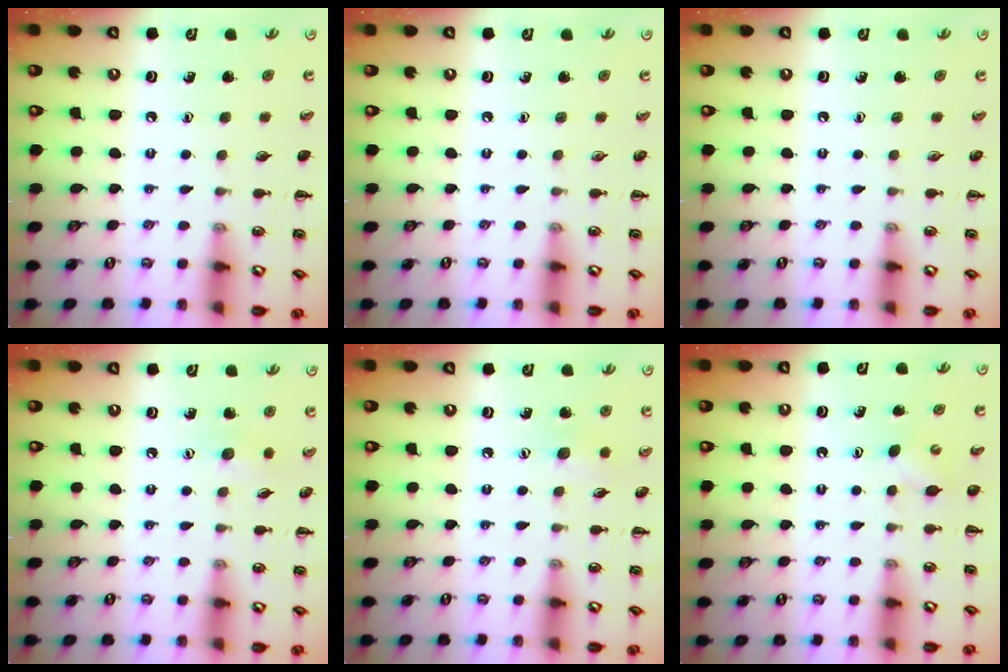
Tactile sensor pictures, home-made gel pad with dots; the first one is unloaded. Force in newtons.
{"total": 0.0}
{"total": 0.0}
{"total": 5.5, "press": 5.4, "slide": 1.3}
{"total": 5.6, "press": 5.5, "slide": 1.3}
{"total": 2.9, "press": 2.9, "slide": 0.6}